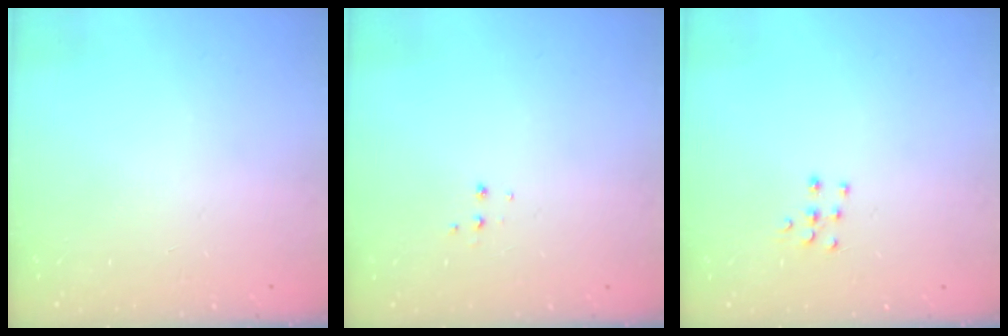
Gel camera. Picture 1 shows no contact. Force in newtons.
{"total": 3.9, "press": 3.9, "slide": 0.5}
{"total": 5.3, "press": 5.2, "slide": 0.4}